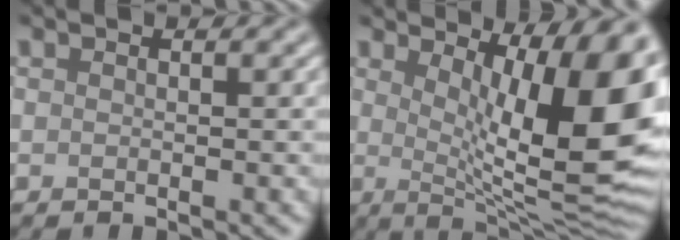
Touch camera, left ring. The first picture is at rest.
{"total": 15.2, "force": [2.8, 4.7, 14.1], "torque": [-0.161, -0.006, 0.047]}